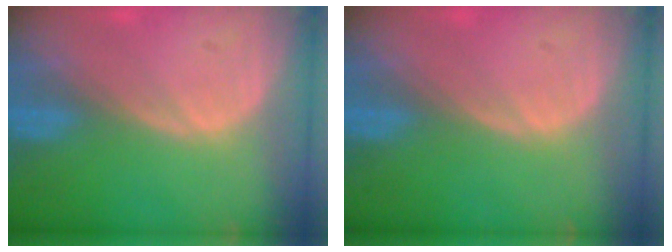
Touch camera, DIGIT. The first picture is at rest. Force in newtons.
{"total": 0.0}